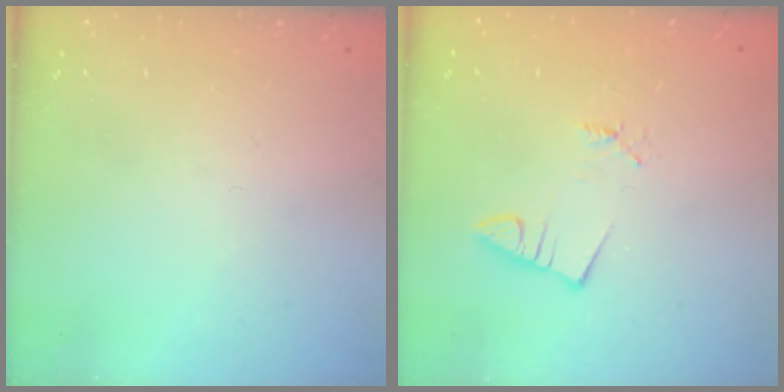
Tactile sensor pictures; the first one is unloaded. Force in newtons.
{"total": 1.0, "press": 1.0, "slide": 0.0}